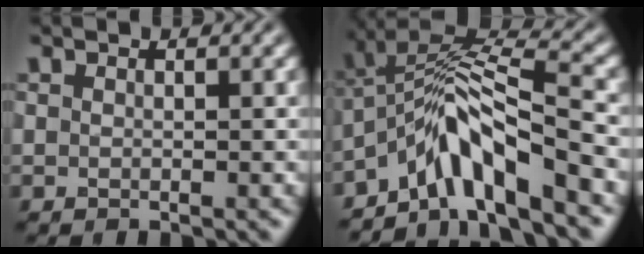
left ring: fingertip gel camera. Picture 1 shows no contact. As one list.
[{"total": 7.4, "force": [-4.5, 1.8, 5.6], "torque": [-0.091, 0.015, -0.089]}]